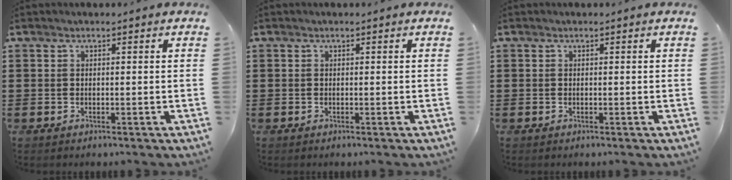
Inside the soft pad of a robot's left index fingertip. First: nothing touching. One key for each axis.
{"total": 0.0}
{"total": 0.0}